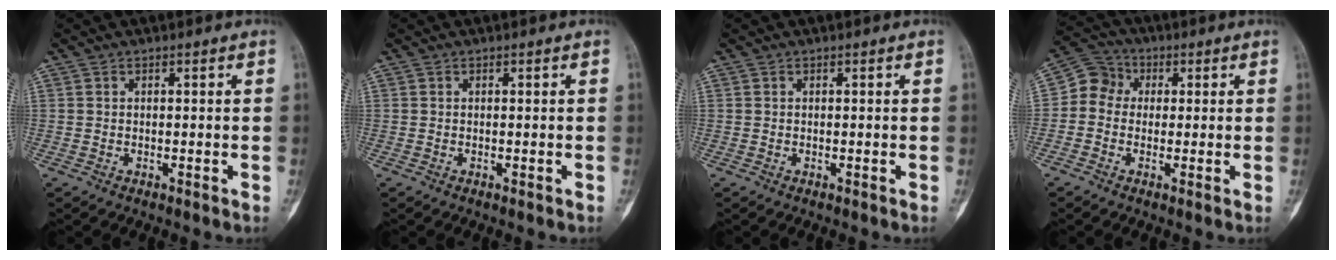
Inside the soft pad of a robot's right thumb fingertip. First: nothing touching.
{"total": 0.0}
{"total": 0.0}
{"total": 6.3, "force": [0.3, 5.7, 2.8], "torque": [-0.029, 0.021, -0.010]}